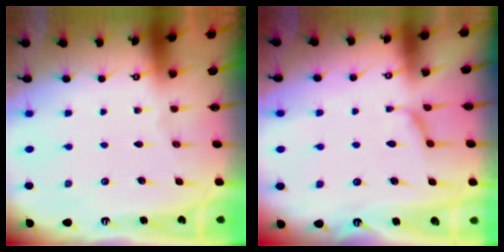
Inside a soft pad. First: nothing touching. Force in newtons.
{"total": 1.8, "press": 1.7, "slide": 0.6}